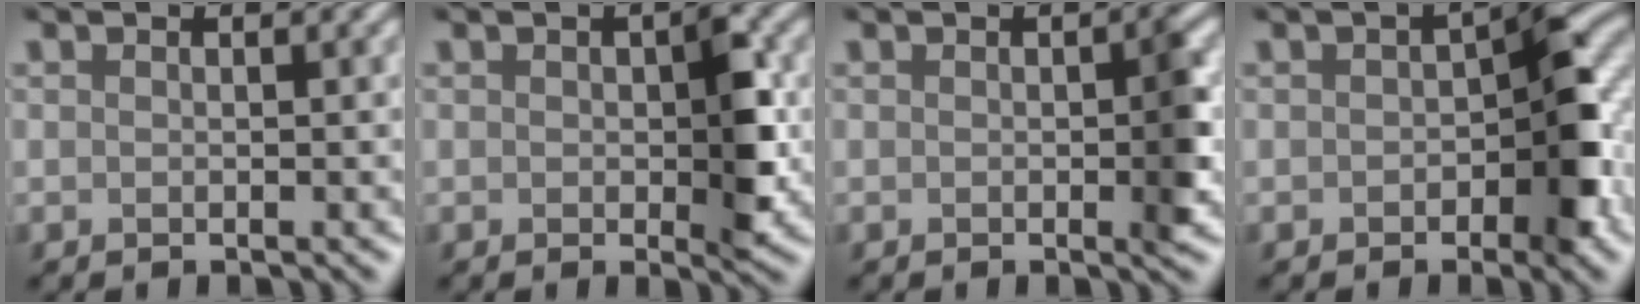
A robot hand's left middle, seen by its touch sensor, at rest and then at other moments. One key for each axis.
{"total": 3.6, "fx": -0.1, "fy": 1.6, "fz": 3.2, "tx": -0.043, "ty": -0.003, "tz": 0.002}
{"total": 2.2, "fx": -0.2, "fy": 0.3, "fz": 2.1, "tx": -0.029, "ty": -0.002, "tz": -0.003}
{"total": 5.5, "fx": -1.0, "fy": 2.8, "fz": 4.6, "tx": -0.047, "ty": 0.006, "tz": -0.021}